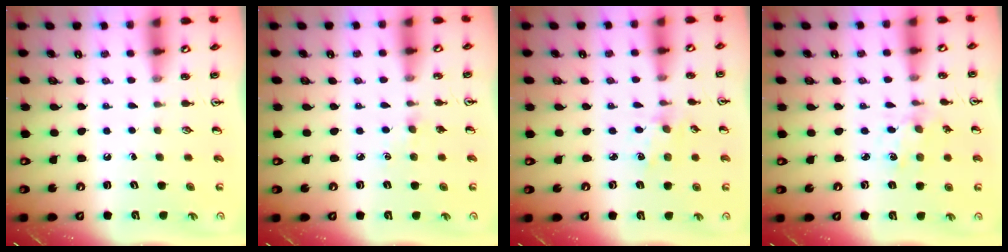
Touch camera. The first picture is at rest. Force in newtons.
{"total": 2.6, "press": 2.6, "slide": 0.4}
{"total": 2.6, "press": 2.6, "slide": 0.4}
{"total": 2.0, "press": 1.9, "slide": 0.4}